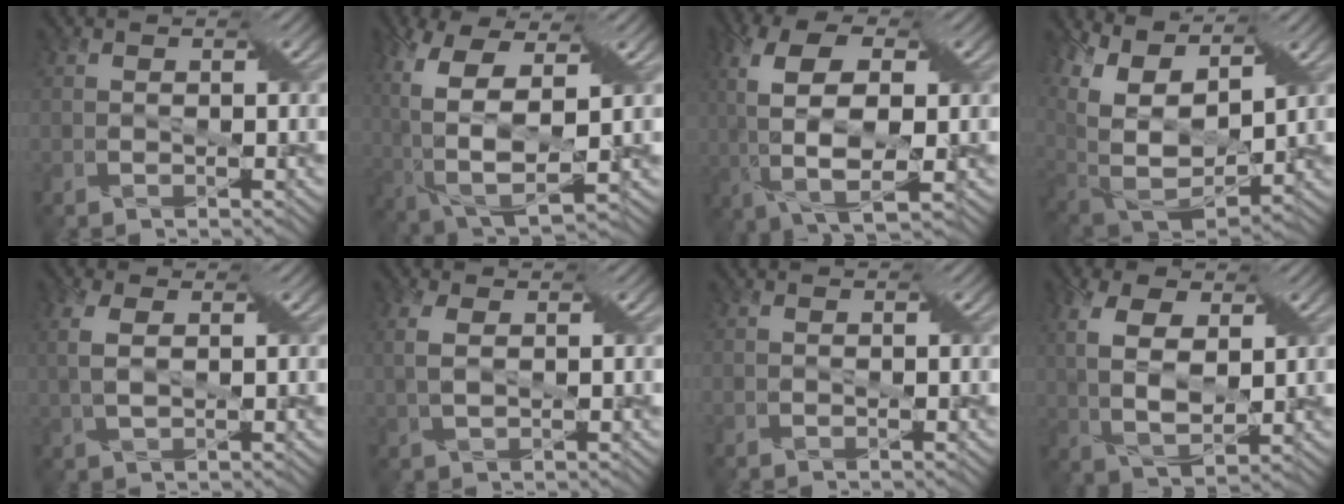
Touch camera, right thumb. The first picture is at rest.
{"total": 13.3, "force": [1.7, 6.7, 11.4], "torque": [-0.272, -0.013, 0.035]}
{"total": 11.9, "force": [0.2, 5.9, 10.3], "torque": [-0.233, 0.005, -0.002]}
{"total": 14.7, "force": [6.8, 7.9, 10.4], "torque": [-0.262, 0.035, 0.139]}
{"total": 3.5, "force": [0.9, 1.5, 3.0], "torque": [-0.082, 0.007, 0.019]}
{"total": 3.0, "force": [0.8, 1.4, 2.5], "torque": [-0.070, 0.006, 0.018]}
{"total": 0.0}
{"total": 8.4, "force": [2.6, 4.5, 6.6], "torque": [-0.161, 0.002, 0.048]}